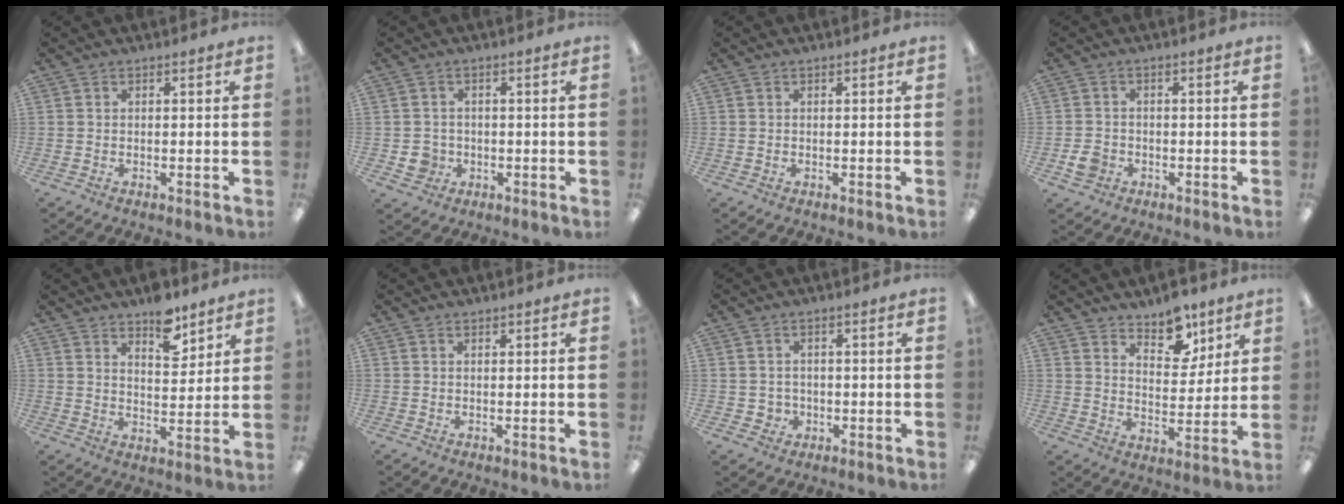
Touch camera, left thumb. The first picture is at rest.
{"total": 3.9, "force": [-0.6, 3.7, 0.8], "torque": [-0.010, 0.006, -0.011]}
{"total": 0.0}
{"total": 3.6, "force": [-1.3, 3.0, 1.5], "torque": [-0.028, 0.003, -0.023]}
{"total": 8.2, "force": [6.4, 3.6, 3.7], "torque": [-0.036, -0.042, 0.108]}
{"total": 0.6, "force": [0.6, 0.3, 0.1], "torque": [-0.003, 0.000, 0.011]}
{"total": 2.7, "force": [-0.1, 2.7, 0.6], "torque": [-0.006, -0.001, -0.005]}
{"total": 9.4, "force": [7.6, 4.7, 2.8], "torque": [-0.029, -0.053, 0.136]}